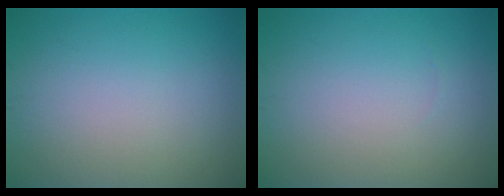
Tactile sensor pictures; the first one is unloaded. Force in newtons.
{"total": 0.0}